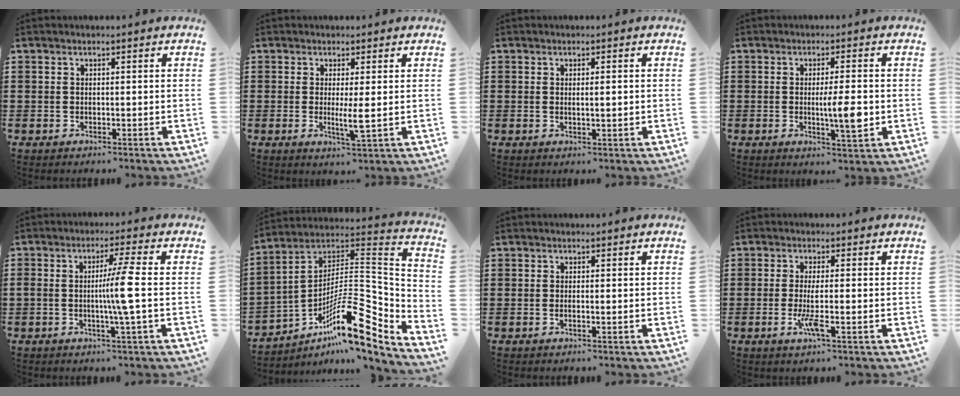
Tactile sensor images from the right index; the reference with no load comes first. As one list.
[{"total": 3.6, "force": [-0.2, 0.1, 3.6], "torque": [-0.065, -0.009, -0.003]}, {"total": 1.4, "force": [0.1, 0.2, 1.4], "torque": [-0.026, -0.002, 0.002]}, {"total": 6.1, "force": [-0.7, 0.9, 6.0], "torque": [-0.102, -0.009, -0.017]}, {"total": 6.0, "force": [-0.7, -0.8, 5.9], "torque": [-0.106, -0.007, -0.020]}, {"total": 16.3, "force": [-8.7, 4.8, 12.9], "torque": [-0.210, 0.001, -0.161]}, {"total": 0.5, "force": [-0.2, 0.0, 0.5], "torque": [-0.009, -0.004, -0.003]}, {"total": 3.9, "force": [-1.1, 0.3, 3.7], "torque": [-0.088, -0.015, -0.027]}]